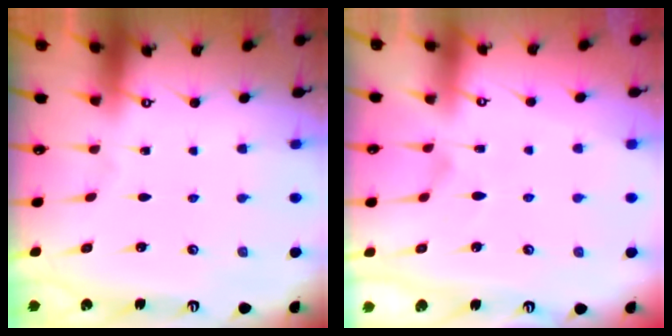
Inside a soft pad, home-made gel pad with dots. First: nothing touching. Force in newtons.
{"total": 1.4, "press": 1.0, "slide": 0.9}